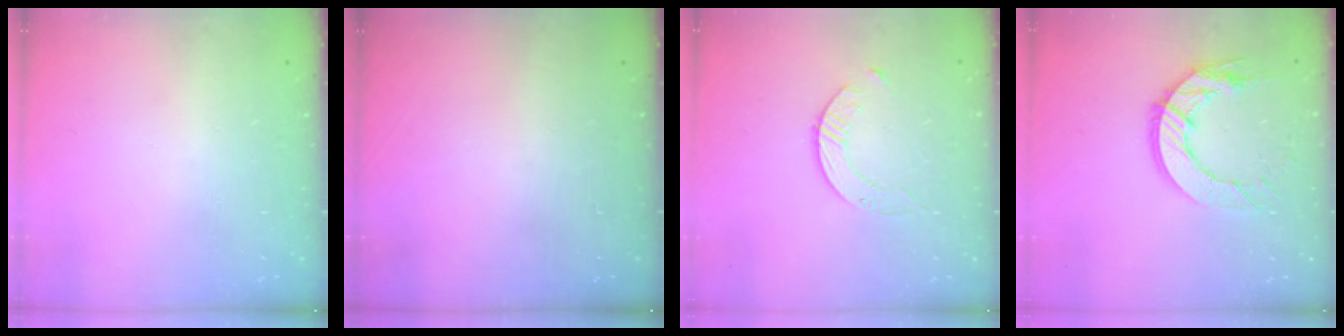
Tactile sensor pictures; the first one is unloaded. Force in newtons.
{"total": 0.0}
{"total": 3.1, "press": 3.1, "slide": 0.4}
{"total": 12.1, "press": 12.1, "slide": 0.8}